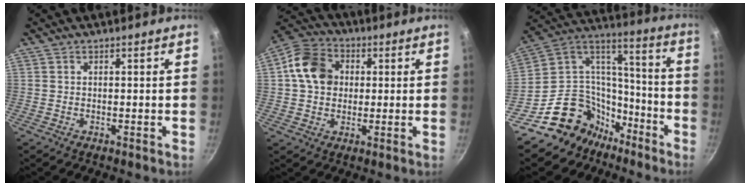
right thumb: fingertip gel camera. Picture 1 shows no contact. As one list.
[{"total": 10.6, "force": [1.5, 8.7, 5.9], "torque": [-0.079, 0.013, 0.010]}, {"total": 18.9, "force": [-11.8, 13.8, 5.3], "torque": [-0.028, 0.137, -0.203]}]